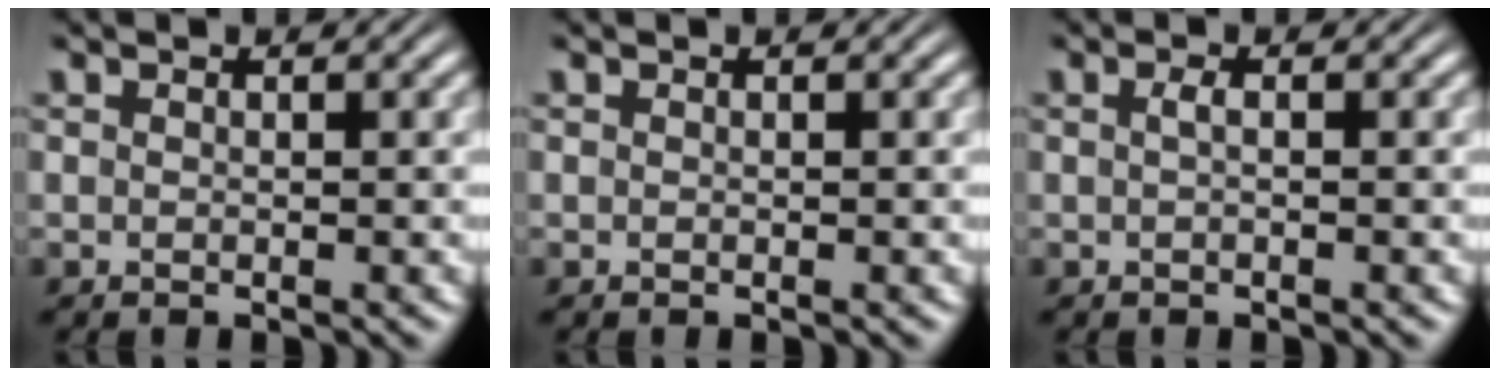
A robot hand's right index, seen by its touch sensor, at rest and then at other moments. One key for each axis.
{"total": 0.0}
{"total": 0.7, "fx": -0.2, "fy": -0.1, "fz": 0.6, "tx": -0.013, "ty": -0.003, "tz": -0.001}